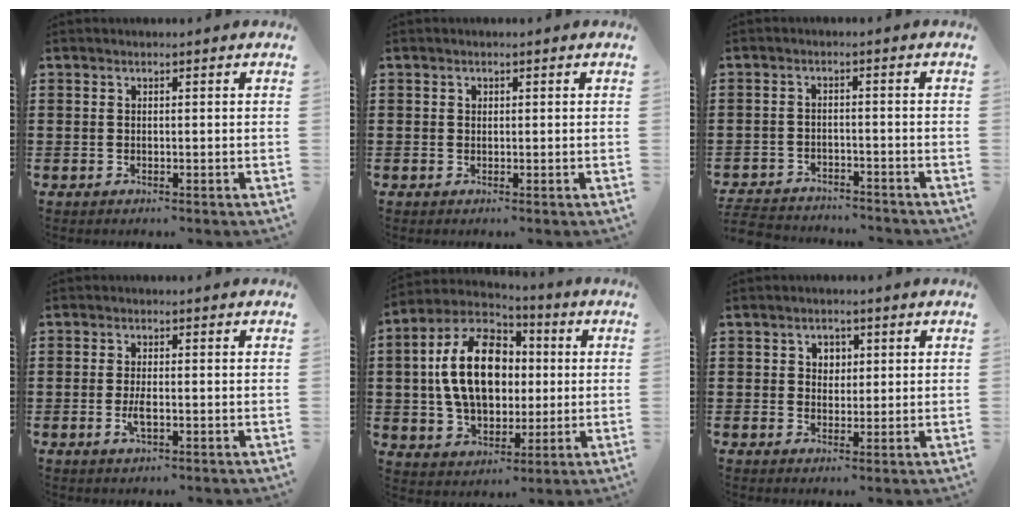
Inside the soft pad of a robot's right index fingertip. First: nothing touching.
{"total": 0.5, "force": [0.3, 0.4, 0.0], "torque": [0.000, 0.003, 0.005]}
{"total": 3.4, "force": [-3.4, 0.3, 0.0], "torque": [-0.011, -0.003, -0.075]}
{"total": 2.9, "force": [-0.7, 0.8, 2.6], "torque": [-0.054, -0.004, -0.015]}
{"total": 15.7, "force": [1.1, 10.2, 11.8], "torque": [-0.260, 0.011, 0.014]}
{"total": 2.4, "force": [0.6, 2.2, 0.7], "torque": [-0.022, 0.011, 0.008]}